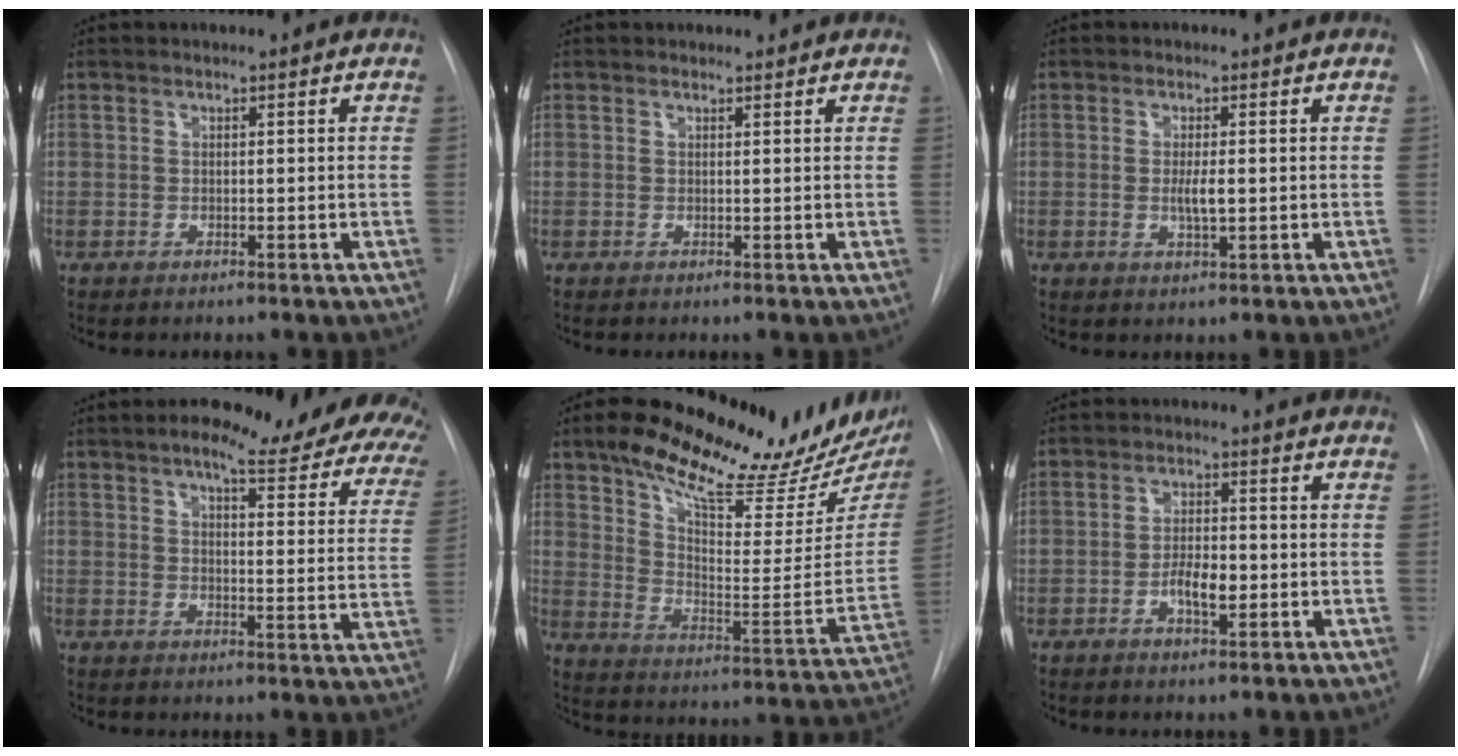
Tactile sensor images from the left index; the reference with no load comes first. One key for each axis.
{"total": 1.3, "fx": 1.2, "fy": 0.6, "fz": 0.0, "tx": -0.001, "ty": 0.001, "tz": 0.013}
{"total": 2.7, "fx": 0.0, "fy": 0.6, "fz": 2.6, "tx": -0.051, "ty": -0.003, "tz": 0.001}
{"total": 21.5, "fx": 16.7, "fy": 4.9, "fz": 12.6, "tx": -0.150, "ty": -0.021, "tz": 0.178}
{"total": 26.1, "fx": 18.9, "fy": 6.9, "fz": 16.7, "tx": -0.255, "ty": -0.013, "tz": 0.265}
{"total": 4.5, "fx": -1.2, "fy": 1.6, "fz": 4.0, "tx": -0.072, "ty": 0.003, "tz": -0.020}